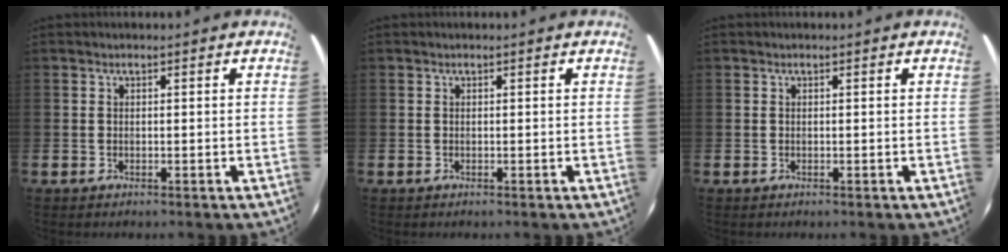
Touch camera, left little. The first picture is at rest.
{"total": 0.0}
{"total": 0.0}